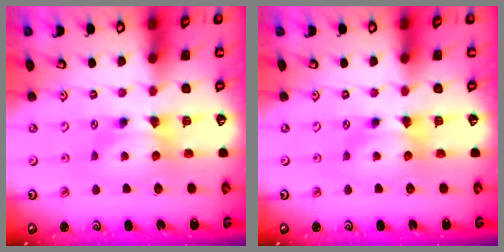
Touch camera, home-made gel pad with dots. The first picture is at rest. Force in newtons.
{"total": 0.0}